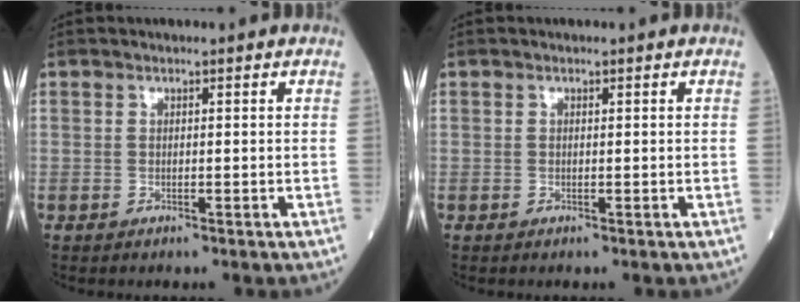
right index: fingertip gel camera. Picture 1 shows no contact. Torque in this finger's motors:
{"motor_torque": [-0.03, -0.03, -0.03, -0.01]}